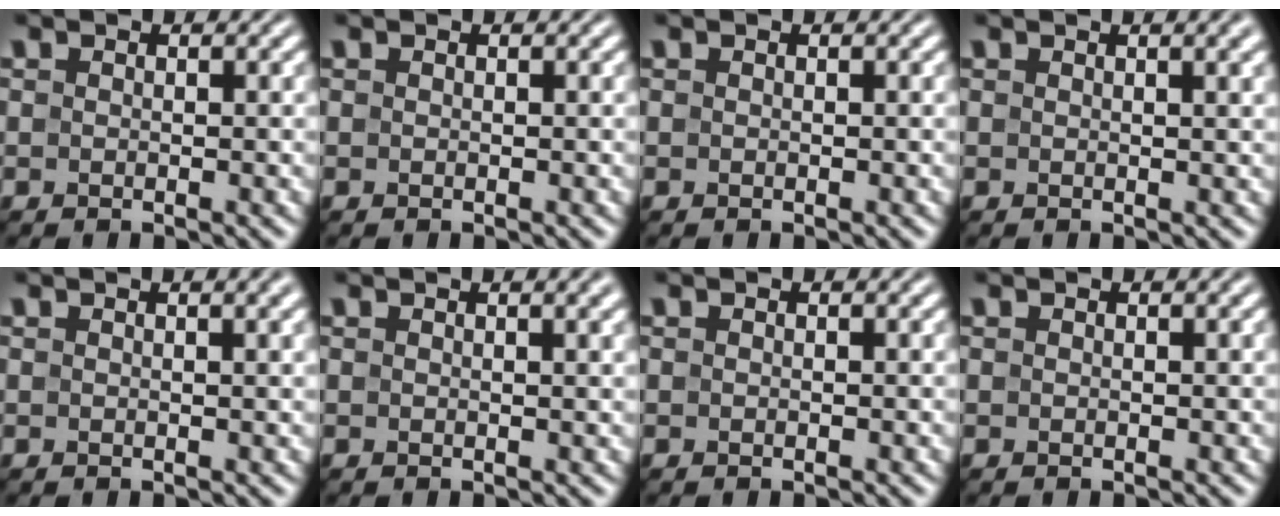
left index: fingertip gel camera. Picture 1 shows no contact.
{"total": 0.0}
{"total": 0.0}
{"total": 3.5, "force": [1.7, 1.3, 2.8], "torque": [-0.019, 0.006, 0.012]}
{"total": 3.0, "force": [1.4, 1.1, 2.5], "torque": [-0.019, 0.002, 0.010]}
{"total": 3.1, "force": [1.5, 1.1, 2.5], "torque": [-0.017, 0.003, 0.012]}
{"total": 0.0}
{"total": 0.8, "force": [0.3, 0.2, 0.7], "torque": [-0.005, 0.006, 0.004]}